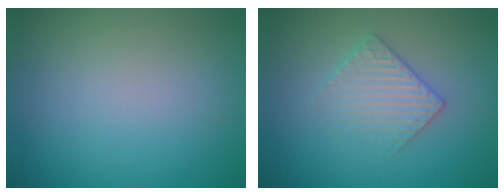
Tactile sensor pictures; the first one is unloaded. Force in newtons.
{"total": 3.0, "press": 2.9, "slide": 0.6}